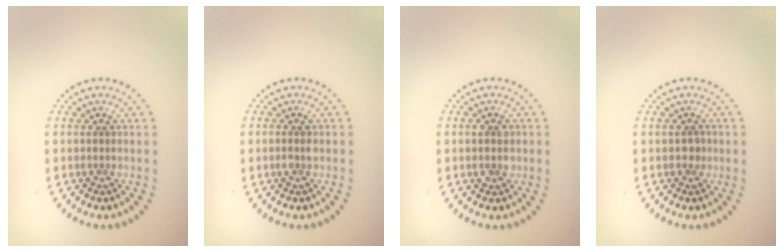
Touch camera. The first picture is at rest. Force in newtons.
{"total": 1.0, "press": 1.0, "slide": 0.2}
{"total": 2.0, "press": 2.0, "slide": 0.1}
{"total": 0.8, "press": 0.7, "slide": 0.2}